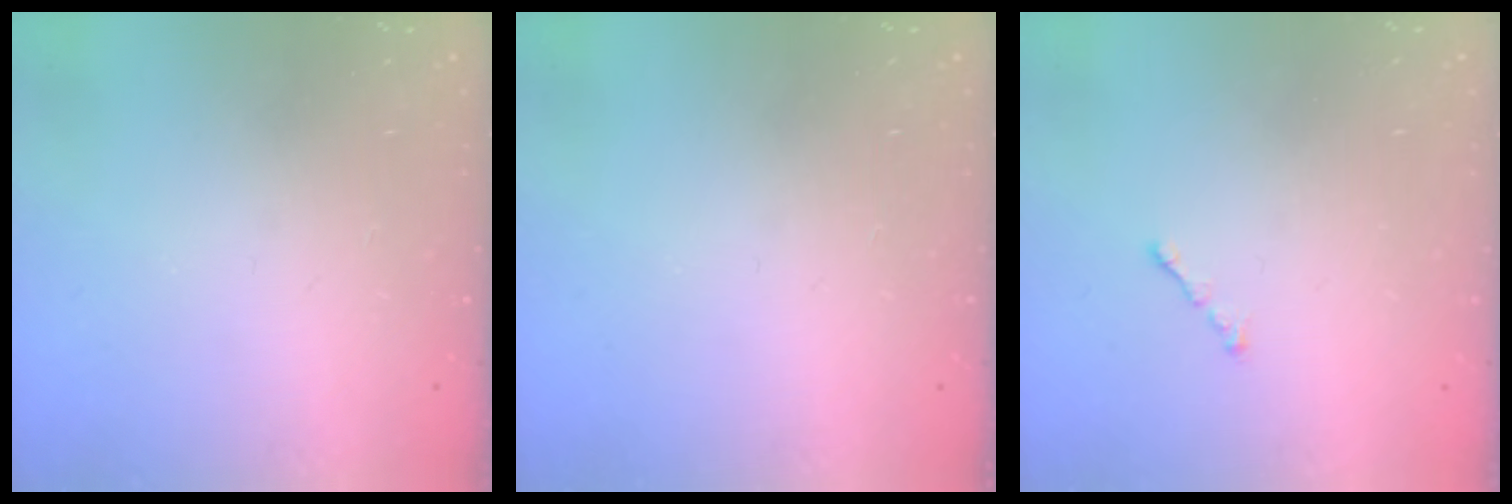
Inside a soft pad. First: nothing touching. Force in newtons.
{"total": 0.0}
{"total": 0.7, "press": 0.5, "slide": 0.5}